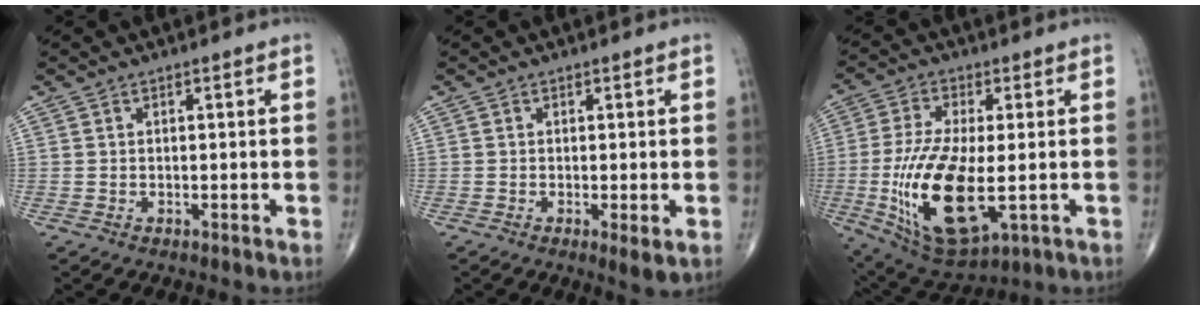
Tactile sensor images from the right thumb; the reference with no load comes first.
{"total": 2.5, "force": [-0.5, 0.6, 2.4], "torque": [-0.045, -0.011, -0.010]}
{"total": 18.4, "force": [-3.1, 7.5, 16.5], "torque": [-0.331, -0.021, -0.037]}